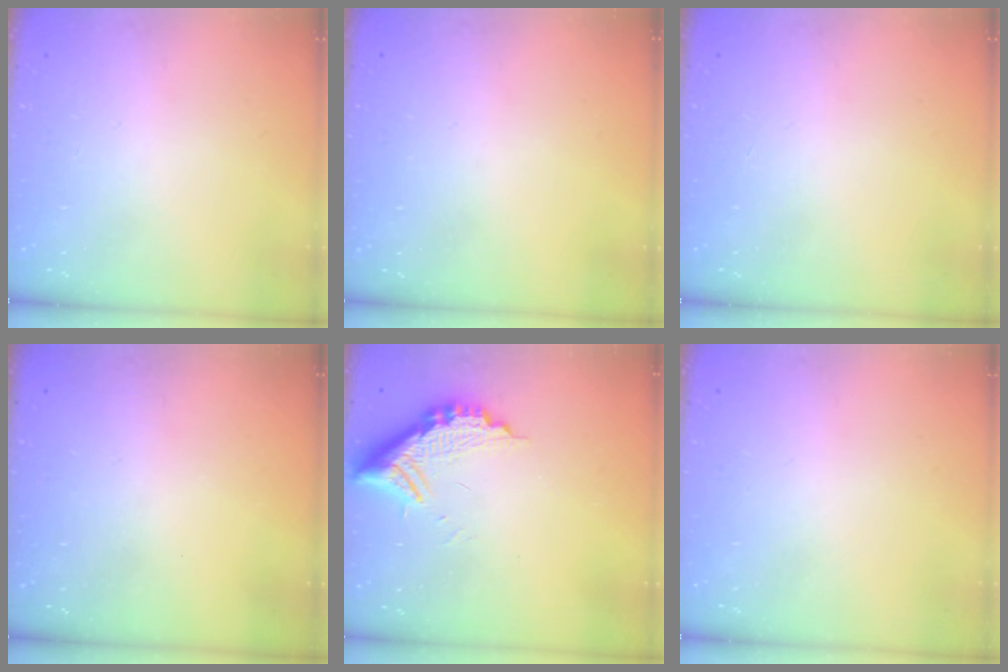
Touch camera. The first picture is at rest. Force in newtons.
{"total": 2.8, "press": 2.8, "slide": 0.1}
{"total": 0.0}
{"total": 3.1, "press": 2.9, "slide": 1.0}
{"total": 12.1, "press": 12.1, "slide": 0.6}
{"total": 0.0}